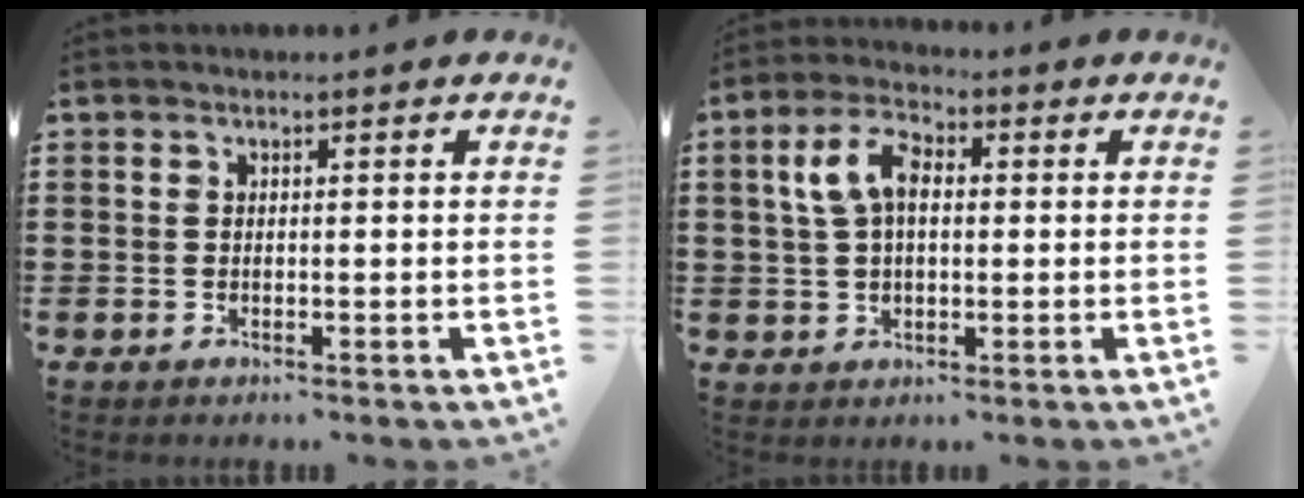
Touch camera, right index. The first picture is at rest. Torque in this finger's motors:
{"motor_torque": [1.00, 0.33, 0.33, 0.16]}